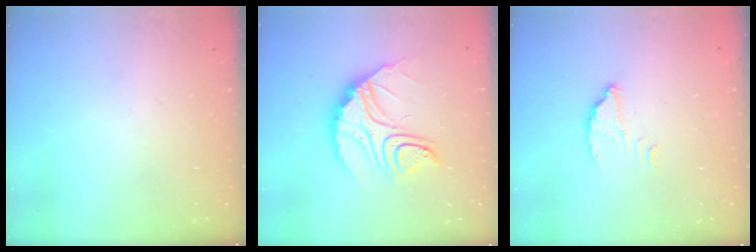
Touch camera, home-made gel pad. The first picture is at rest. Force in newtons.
{"total": 14.0, "press": 14.0, "slide": 1.3}
{"total": 2.5, "press": 2.5, "slide": 0.0}